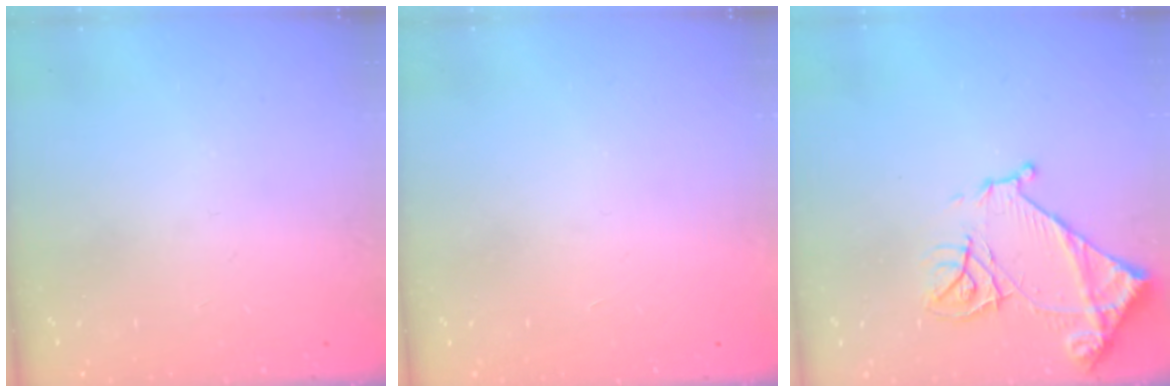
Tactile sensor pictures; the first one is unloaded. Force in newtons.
{"total": 1.5, "press": 1.5, "slide": 0.1}
{"total": 13.0, "press": 13.0, "slide": 1.3}